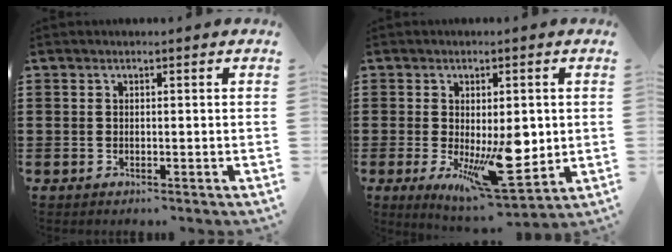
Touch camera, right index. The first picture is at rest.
{"total": 11.2, "force": [-1.2, 4.6, 10.1], "torque": [-0.152, -0.020, -0.014]}